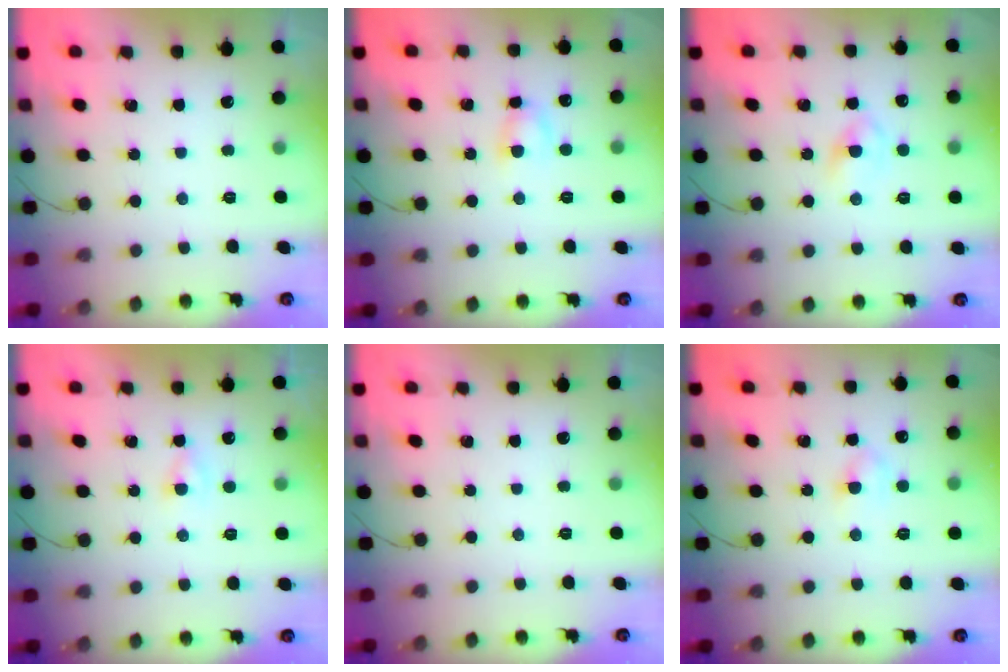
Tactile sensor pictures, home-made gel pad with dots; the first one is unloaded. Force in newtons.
{"total": 4.4, "press": 4.3, "slide": 1.1}
{"total": 2.9, "press": 2.6, "slide": 1.3}
{"total": 1.6, "press": 1.4, "slide": 0.8}
{"total": 0.0}
{"total": 3.5, "press": 3.3, "slide": 1.1}